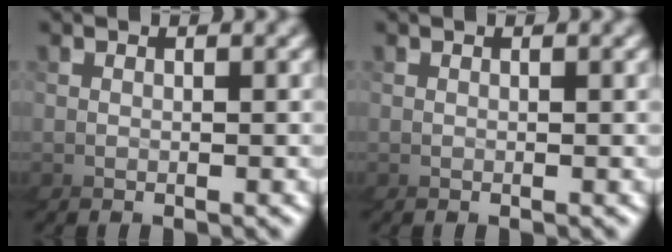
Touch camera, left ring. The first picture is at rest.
{"total": 0.0}